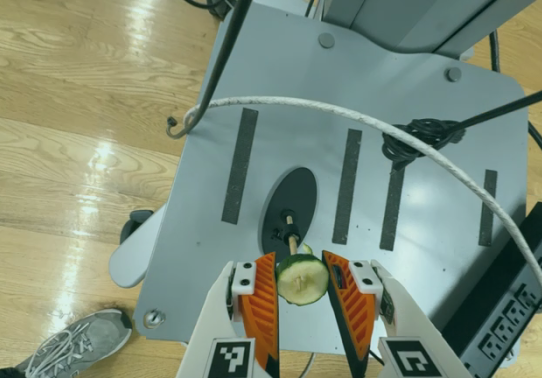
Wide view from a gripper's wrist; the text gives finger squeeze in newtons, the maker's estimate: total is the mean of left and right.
{"total": 8.7, "left": 8.6, "right": 8.8}